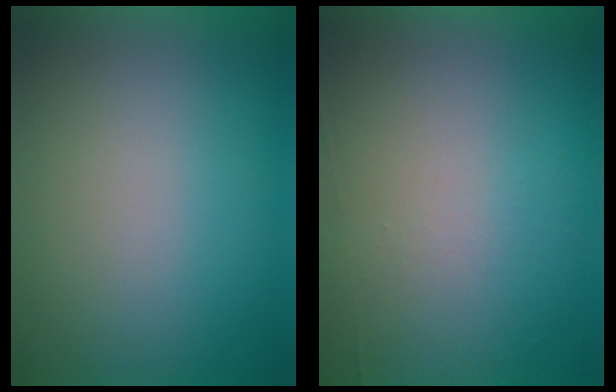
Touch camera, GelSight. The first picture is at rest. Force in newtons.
{"total": 5.8}